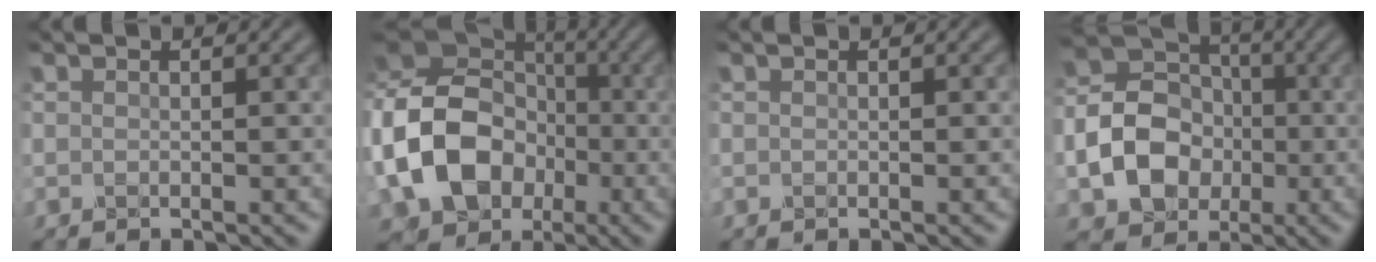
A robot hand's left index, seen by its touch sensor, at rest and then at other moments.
{"total": 13.3, "force": [-2.8, 10.3, 7.8], "torque": [-0.174, -0.010, -0.057]}
{"total": 0.0}
{"total": 8.5, "force": [-1.8, 6.9, 4.6], "torque": [-0.083, -0.005, -0.044]}